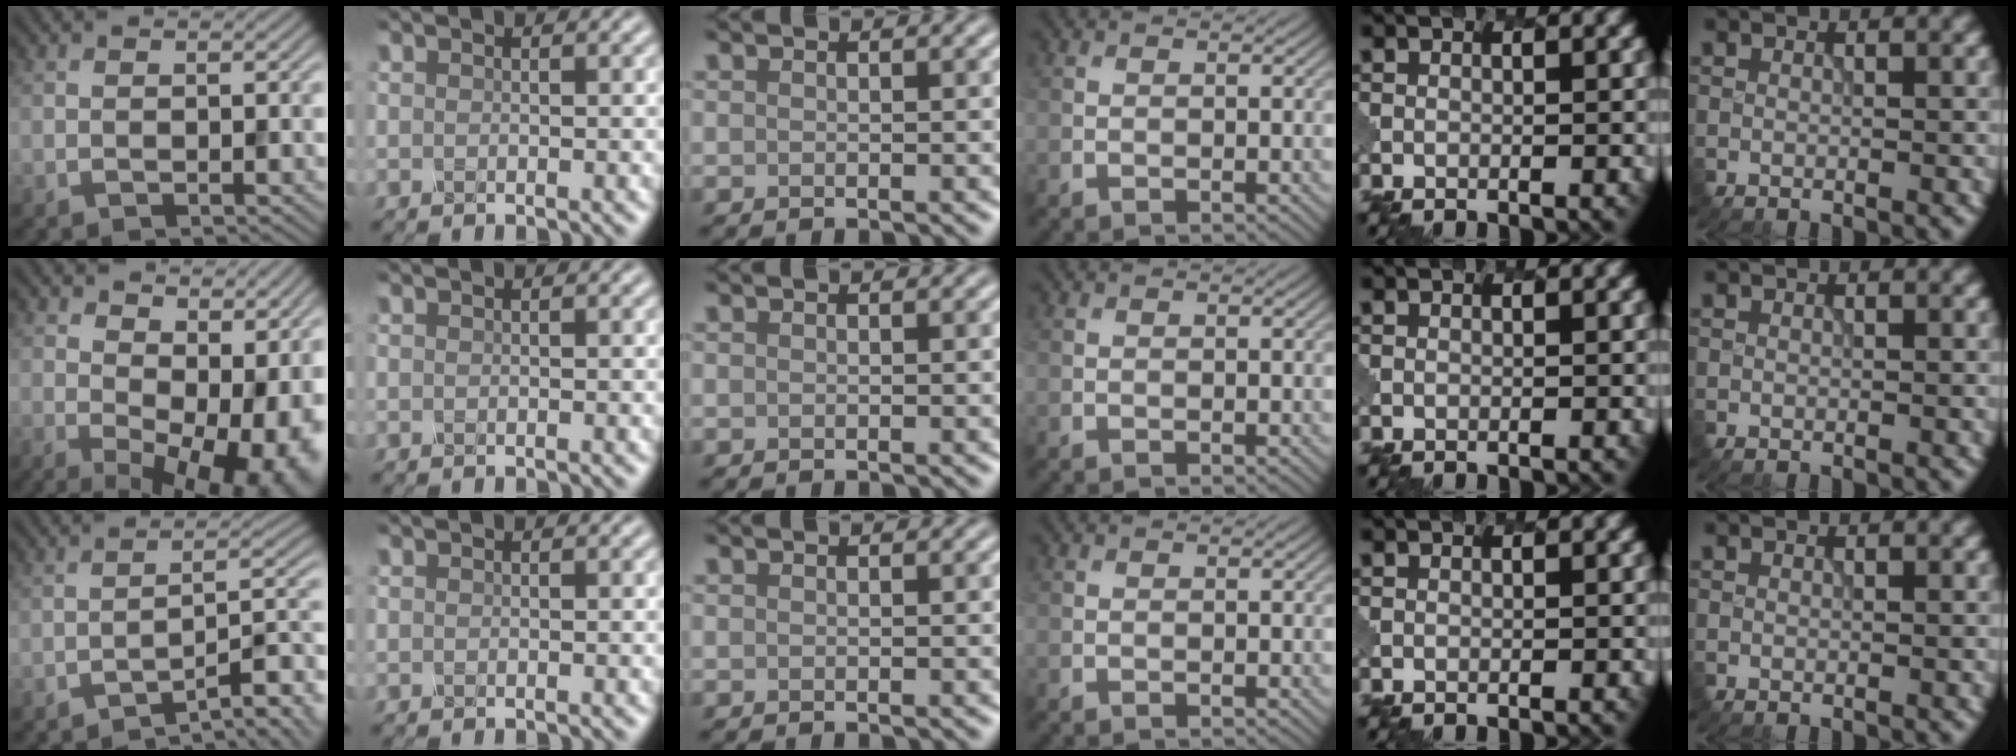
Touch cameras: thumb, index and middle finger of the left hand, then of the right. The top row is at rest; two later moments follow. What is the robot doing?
{"motion": "dispense", "object": "dispenser bottle"}